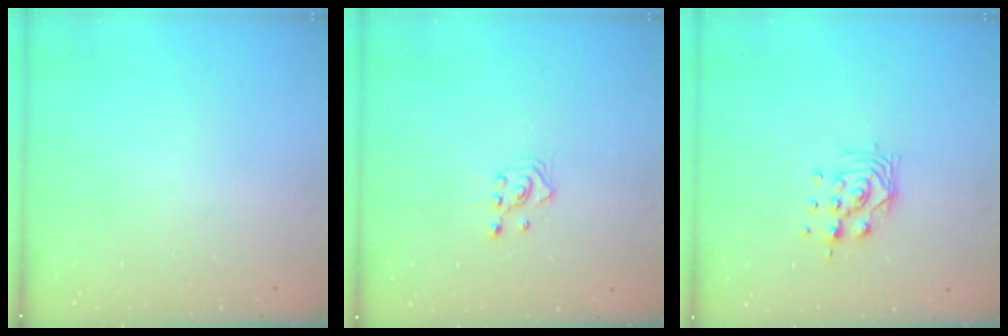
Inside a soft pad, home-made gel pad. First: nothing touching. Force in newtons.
{"total": 2.6, "press": 2.4, "slide": 1.0}
{"total": 8.5, "press": 8.5, "slide": 0.8}